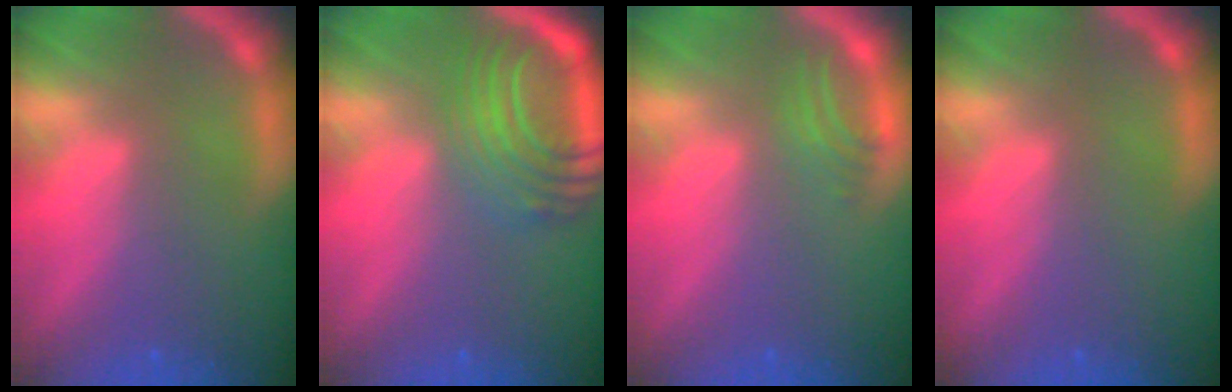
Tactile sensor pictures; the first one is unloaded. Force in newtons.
{"total": 9.0}
{"total": 2.0}
{"total": 0.0}